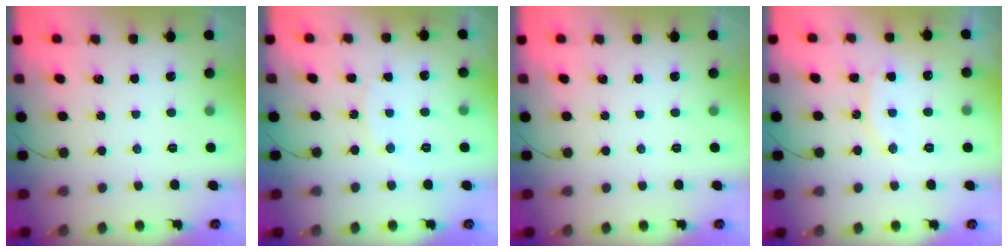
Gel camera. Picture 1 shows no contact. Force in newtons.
{"total": 8.5, "press": 8.5, "slide": 0.6}
{"total": 0.0}
{"total": 9.4, "press": 9.3, "slide": 0.5}